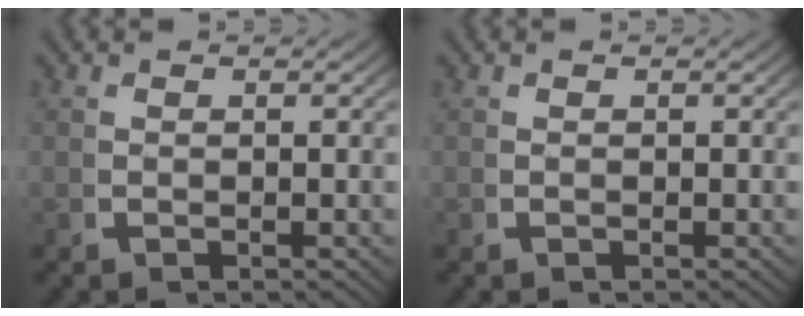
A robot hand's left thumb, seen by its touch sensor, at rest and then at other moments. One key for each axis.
{"total": 0.0}